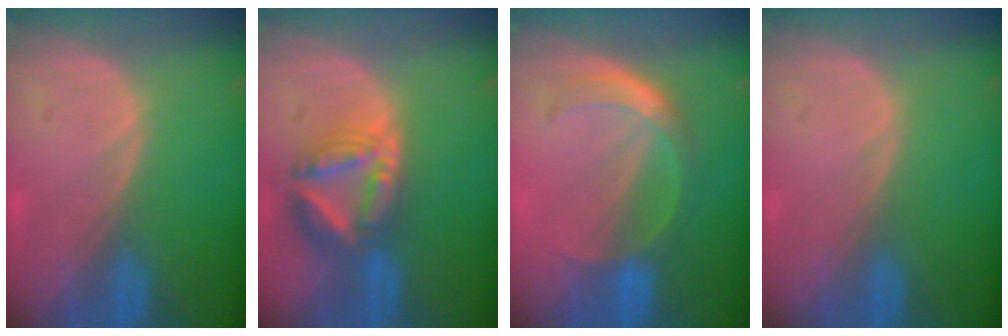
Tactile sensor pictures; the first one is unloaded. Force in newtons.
{"total": 8.3, "press": 7.1, "slide": 4.2}
{"total": 6.0, "press": 5.2, "slide": 3.1}
{"total": 0.0}